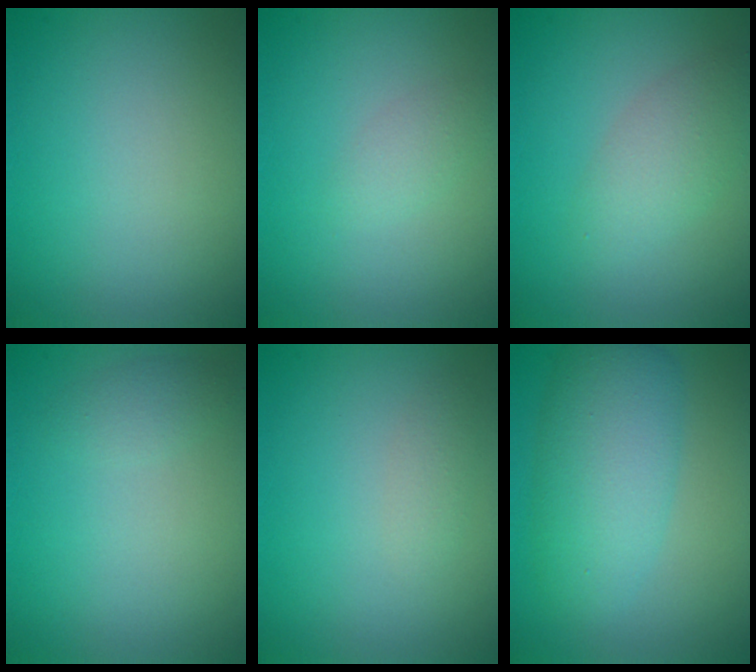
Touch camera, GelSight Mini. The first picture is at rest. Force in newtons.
{"total": 1.3, "press": 1.3, "slide": 0.1}
{"total": 2.9, "press": 2.9, "slide": 0.2}
{"total": 1.1, "press": 1.1, "slide": 0.1}
{"total": 1.0, "press": 1.0, "slide": 0.0}
{"total": 5.6, "press": 5.6, "slide": 0.1}